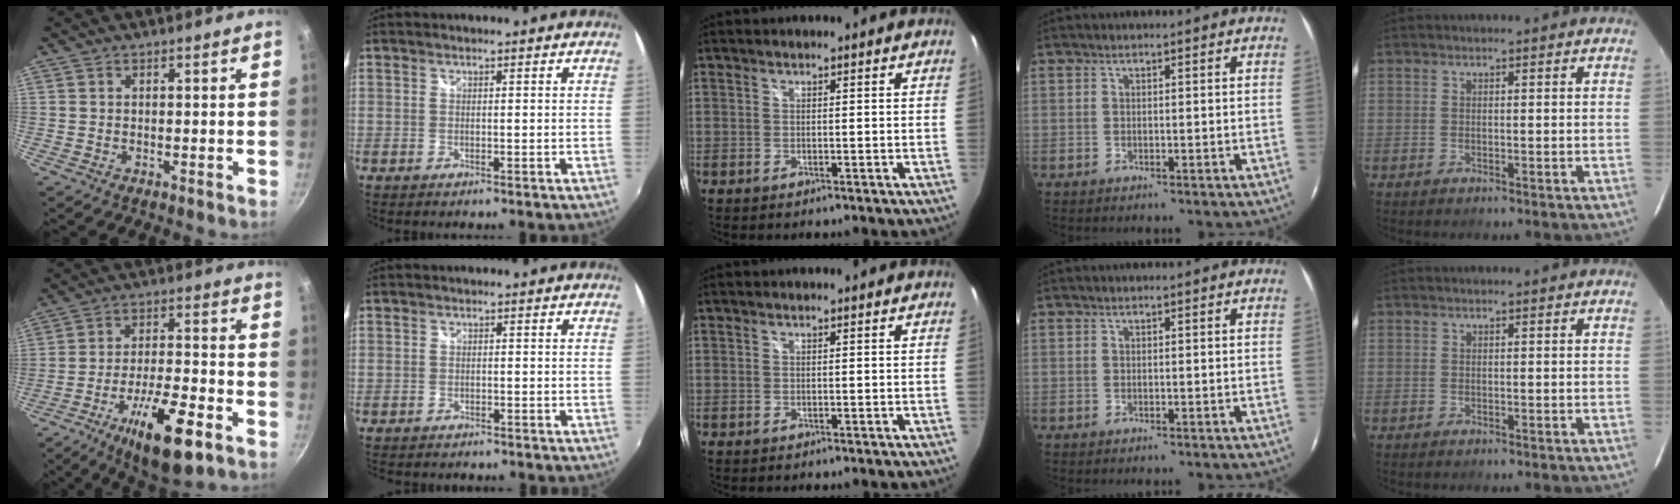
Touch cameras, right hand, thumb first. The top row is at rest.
{"thumb": {"total": 16.7, "force": [-8.5, 5.2, 13.3], "torque": [-0.214, 0.037, -0.137]}, "index": {"total": 1.6, "force": [-1.3, 1.0, 0.0], "torque": [-0.008, 0.000, -0.021]}}